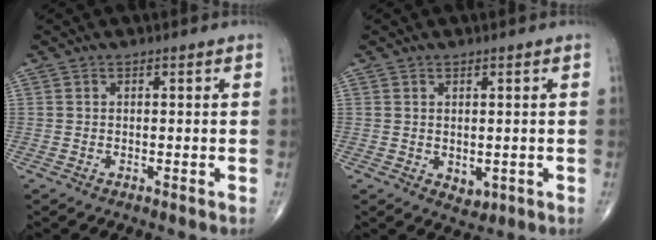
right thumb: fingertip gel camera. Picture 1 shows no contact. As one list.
[{"total": 2.5, "force": [-0.2, 1.7, 1.8], "torque": [-0.016, -0.007, 0.006]}]